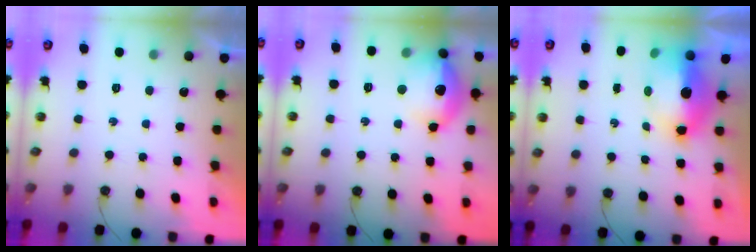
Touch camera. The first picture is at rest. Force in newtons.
{"total": 16.5, "press": 16.5, "slide": 1.3}
{"total": 11.0, "press": 10.9, "slide": 1.1}